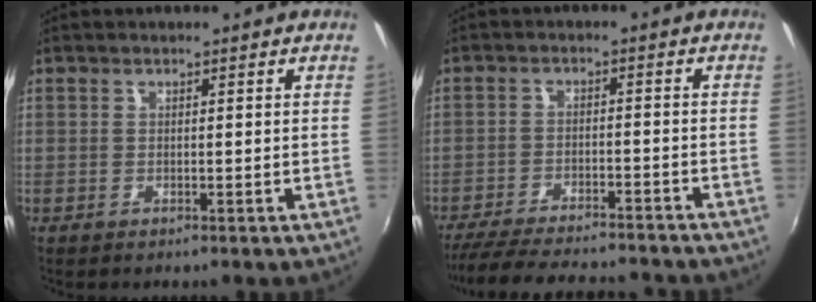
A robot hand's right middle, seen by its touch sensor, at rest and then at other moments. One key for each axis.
{"total": 18.6, "fx": -16.4, "fy": 3.5, "fz": 8.0, "tx": -0.159, "ty": -0.023, "tz": -0.240}